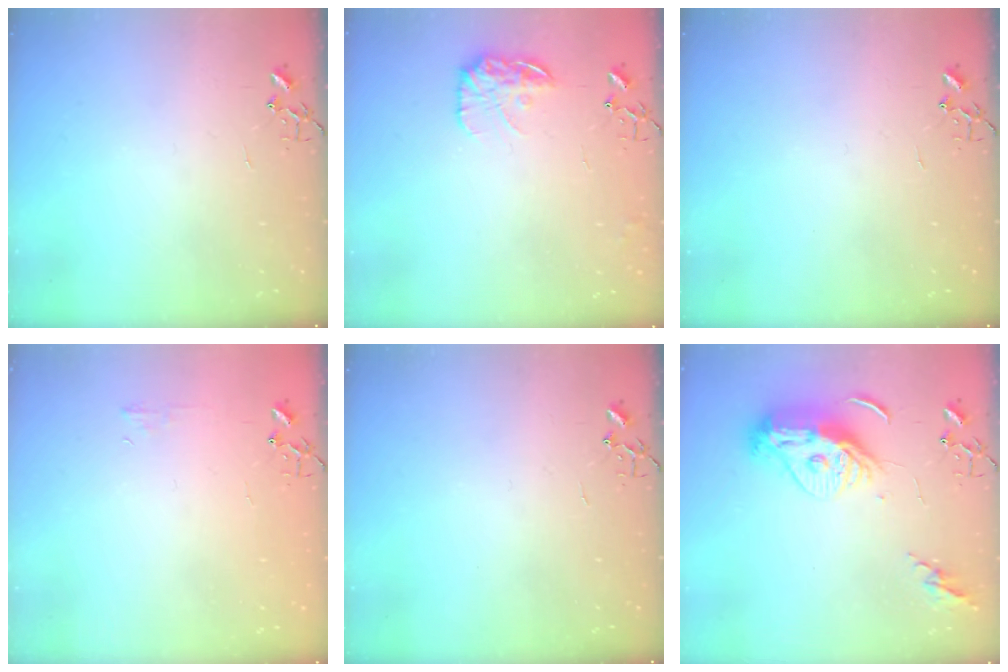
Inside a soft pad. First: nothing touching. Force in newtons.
{"total": 13.2, "press": 13.2, "slide": 0.6}
{"total": 0.0}
{"total": 4.8, "press": 4.7, "slide": 0.7}
{"total": 0.0}
{"total": 13.5, "press": 13.4, "slide": 1.5}